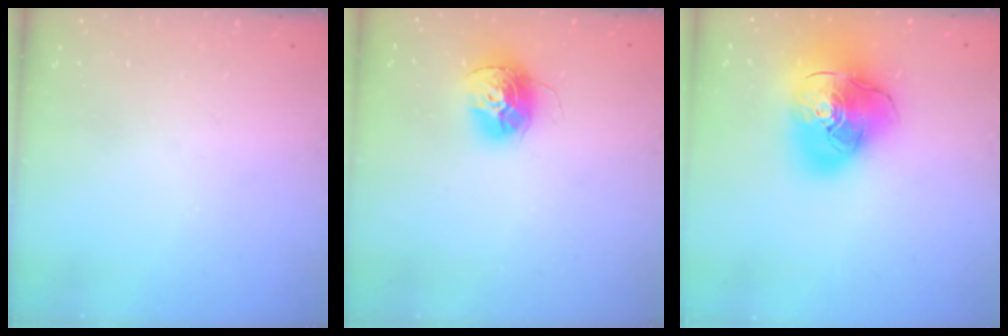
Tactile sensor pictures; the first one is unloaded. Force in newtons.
{"total": 13.0, "press": 12.9, "slide": 1.2}
{"total": 22.5, "press": 22.3, "slide": 3.4}